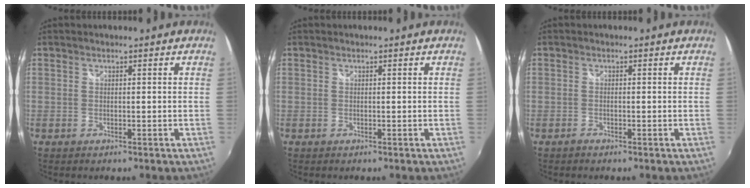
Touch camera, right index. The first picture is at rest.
{"total": 0.0}
{"total": 0.6, "force": [-0.5, 0.2, 0.2], "torque": [-0.002, -0.001, -0.012]}